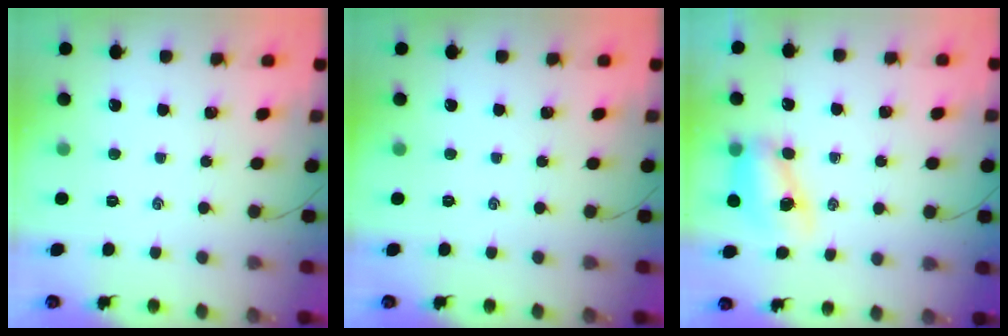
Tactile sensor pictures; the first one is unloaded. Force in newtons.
{"total": 0.0}
{"total": 8.2, "press": 8.1, "slide": 1.0}